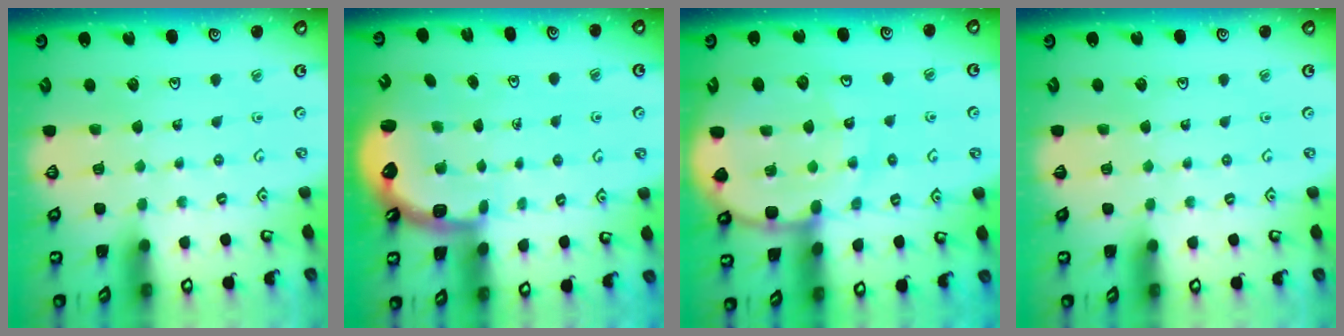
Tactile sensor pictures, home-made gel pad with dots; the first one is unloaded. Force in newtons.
{"total": 2.9, "press": 2.4, "slide": 1.6}
{"total": 14.7, "press": 14.5, "slide": 1.8}
{"total": 0.0}